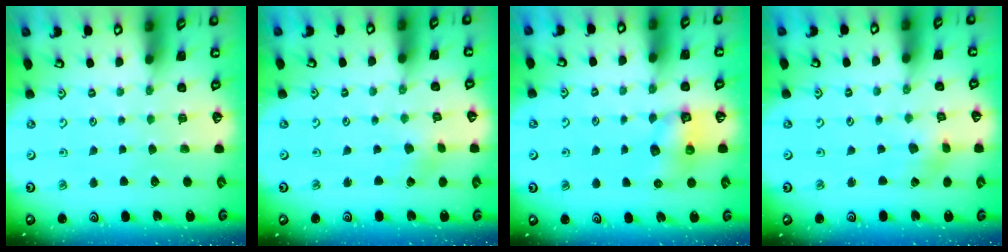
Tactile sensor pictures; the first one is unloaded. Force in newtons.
{"total": 0.9, "press": 0.9, "slide": 0.2}
{"total": 9.2, "press": 9.2, "slide": 0.4}
{"total": 2.6, "press": 2.5, "slide": 0.5}